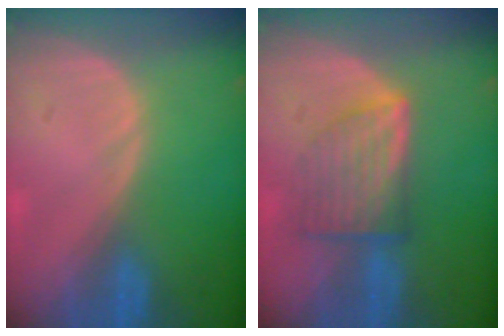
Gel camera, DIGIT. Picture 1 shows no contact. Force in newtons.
{"total": 7.2, "press": 6.5, "slide": 3.1}